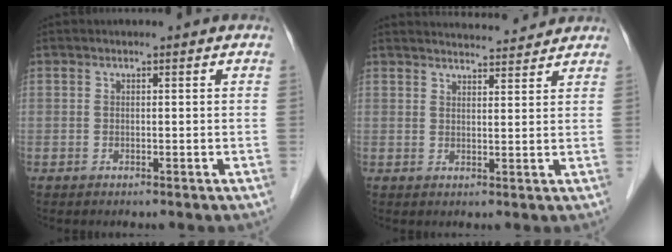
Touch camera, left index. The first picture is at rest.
{"total": 7.6, "force": [7.4, 0.7, 1.4], "torque": [-0.022, 0.014, 0.094]}